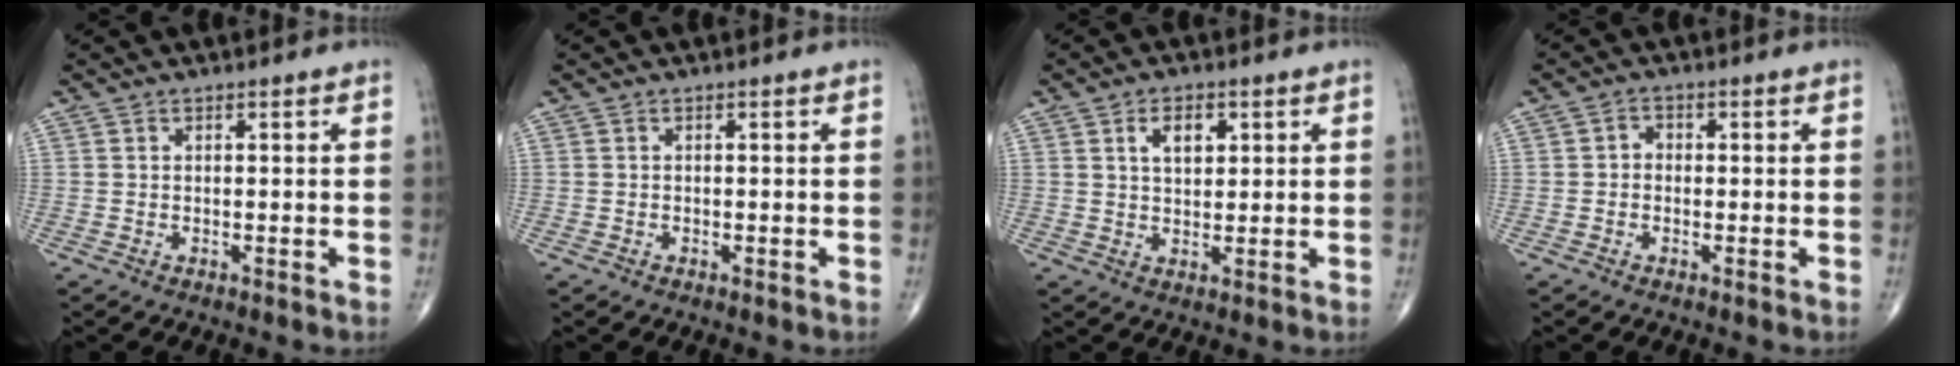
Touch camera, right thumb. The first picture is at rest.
{"total": 0.0}
{"total": 3.7, "force": [1.4, 2.2, 2.6], "torque": [-0.034, -0.005, 0.024]}
{"total": 1.9, "force": [-0.2, 1.6, 0.9], "torque": [-0.002, 0.009, -0.009]}